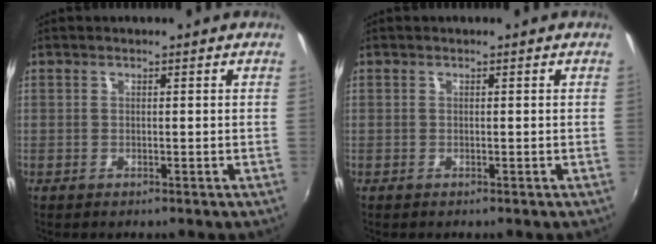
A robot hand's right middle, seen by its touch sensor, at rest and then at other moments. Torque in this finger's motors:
{"motor_torque": [0.22, -0.44, 0.05, 0.00]}